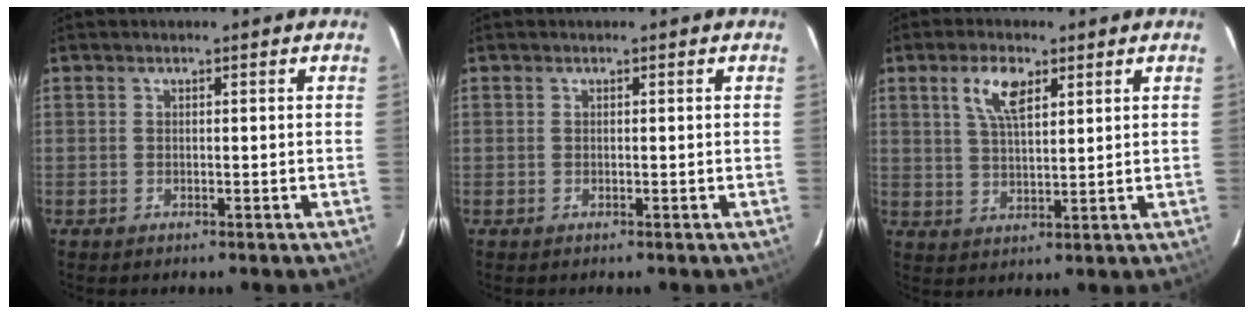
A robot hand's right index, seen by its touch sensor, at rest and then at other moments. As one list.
[{"total": 0.0}, {"total": 6.5, "force": [3.3, 2.7, 5.0], "torque": [-0.094, 0.010, 0.065]}]